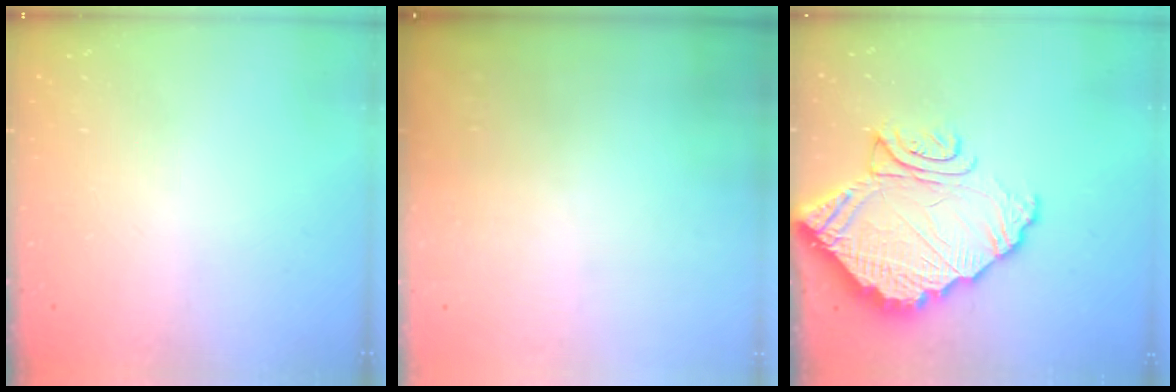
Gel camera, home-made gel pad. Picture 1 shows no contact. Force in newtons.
{"total": 3.1, "press": 3.0, "slide": 1.0}
{"total": 16.1, "press": 16.1, "slide": 1.5}